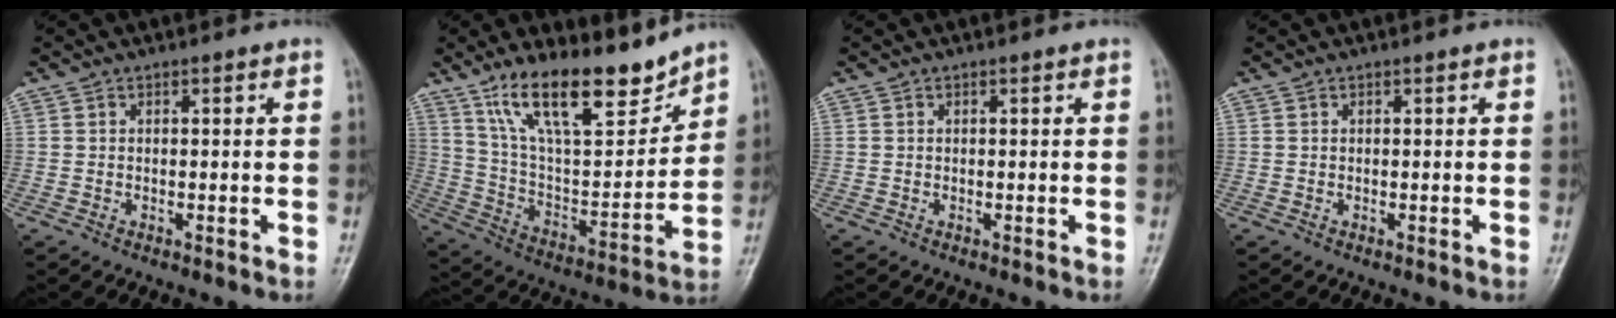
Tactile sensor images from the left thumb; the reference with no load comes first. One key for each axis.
{"total": 18.9, "fx": 13.9, "fy": 6.1, "fz": 11.3, "tx": -0.152, "ty": -0.078, "tz": 0.251}
{"total": 0.0}
{"total": 0.0}